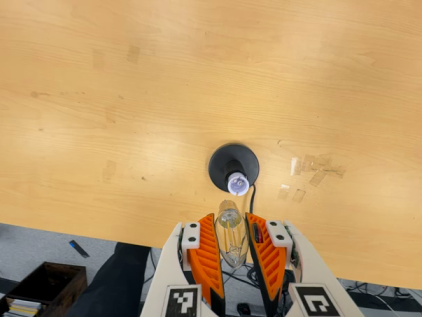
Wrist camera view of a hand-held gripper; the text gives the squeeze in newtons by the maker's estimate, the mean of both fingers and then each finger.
{"total": 8.6, "left": 8.1, "right": 9.1}